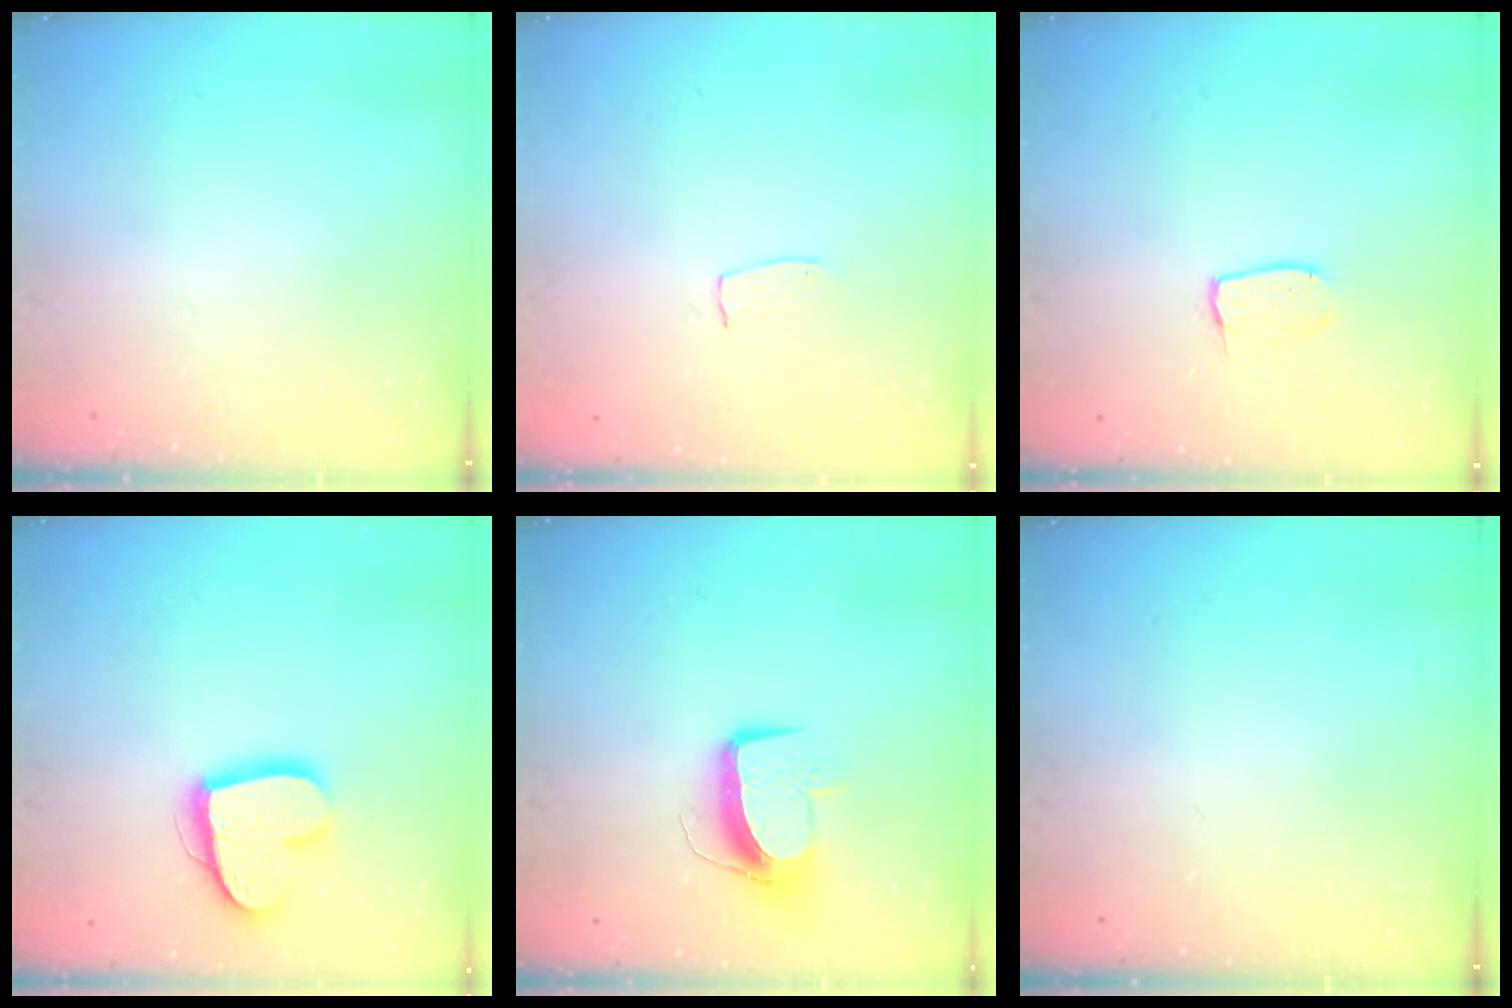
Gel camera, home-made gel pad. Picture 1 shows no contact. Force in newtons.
{"total": 4.3, "press": 4.3, "slide": 0.2}
{"total": 3.8, "press": 3.8, "slide": 0.3}
{"total": 16.2, "press": 16.2, "slide": 1.4}
{"total": 10.0, "press": 9.9, "slide": 0.9}
{"total": 0.0}